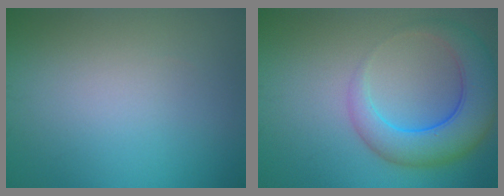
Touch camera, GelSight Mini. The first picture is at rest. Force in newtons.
{"total": 6.8, "press": 6.7, "slide": 0.3}